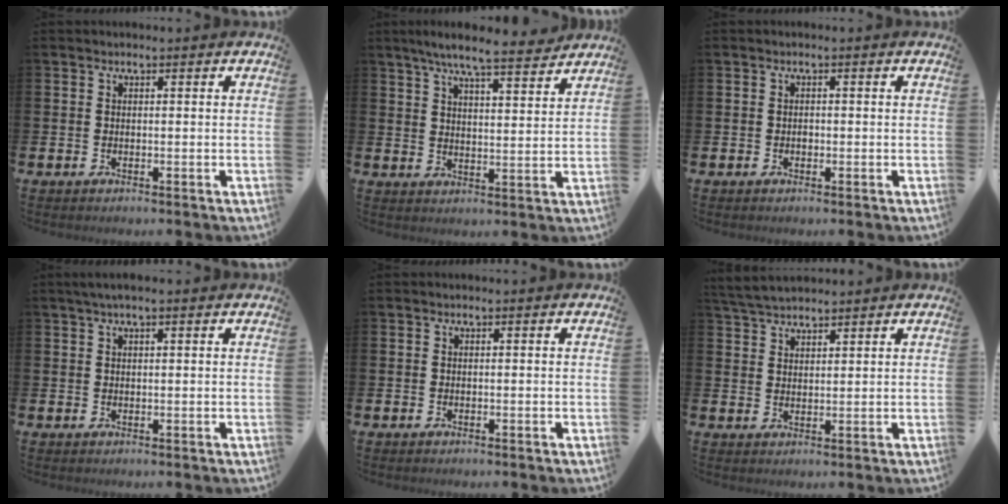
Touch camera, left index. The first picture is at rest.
{"total": 7.5, "force": [6.8, 0.6, 3.0], "torque": [-0.069, -0.035, 0.119]}
{"total": 0.6, "force": [-0.2, 0.5, 0.2], "torque": [0.001, 0.000, -0.006]}
{"total": 2.0, "force": [1.4, 0.3, 1.5], "torque": [-0.027, 0.005, 0.023]}
{"total": 0.0}
{"total": 3.9, "force": [3.8, 0.7, 0.6], "torque": [-0.021, -0.011, 0.071]}